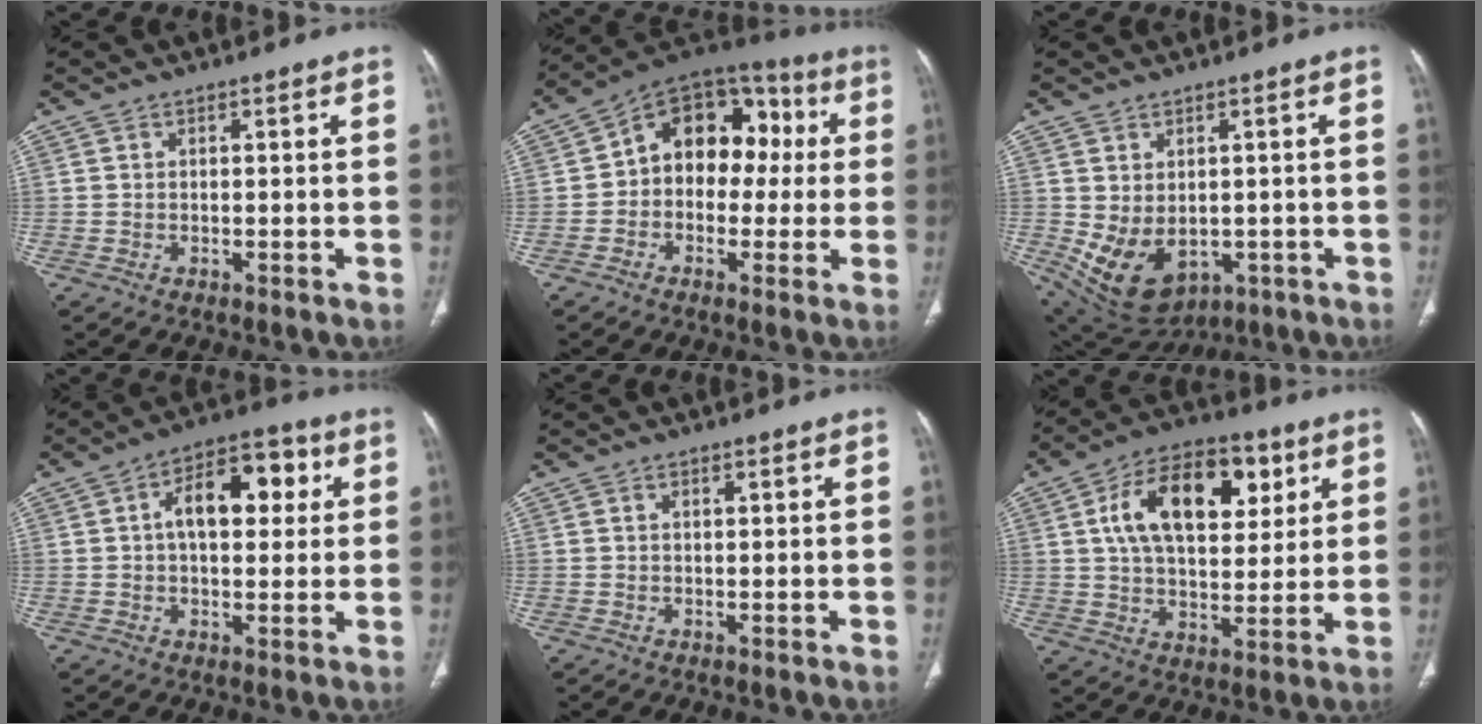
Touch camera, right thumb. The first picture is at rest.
{"total": 15.1, "force": [1.1, 11.1, 10.2], "torque": [-0.093, 0.049, 0.000]}
{"total": 11.5, "force": [-2.0, 8.1, 7.9], "torque": [-0.126, -0.005, 0.000]}
{"total": 12.3, "force": [2.8, 6.9, 9.8], "torque": [-0.125, 0.022, 0.036]}
{"total": 1.0, "force": [0.4, 0.4, 0.8], "torque": [-0.015, 0.002, 0.007]}
{"total": 18.8, "force": [6.3, 10.8, 14.0], "torque": [-0.197, -0.002, 0.099]}